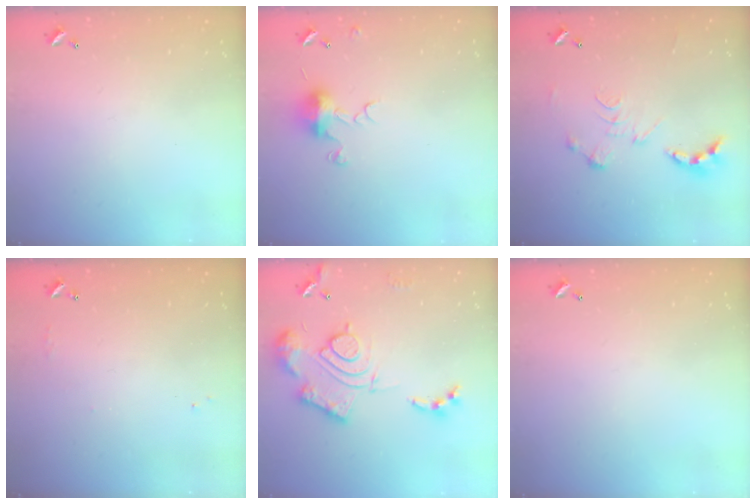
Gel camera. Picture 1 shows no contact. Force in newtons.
{"total": 7.4, "press": 7.4, "slide": 1.0}
{"total": 0.0}
{"total": 4.3, "press": 4.3, "slide": 0.6}
{"total": 19.2, "press": 19.1, "slide": 1.8}
{"total": 0.0}